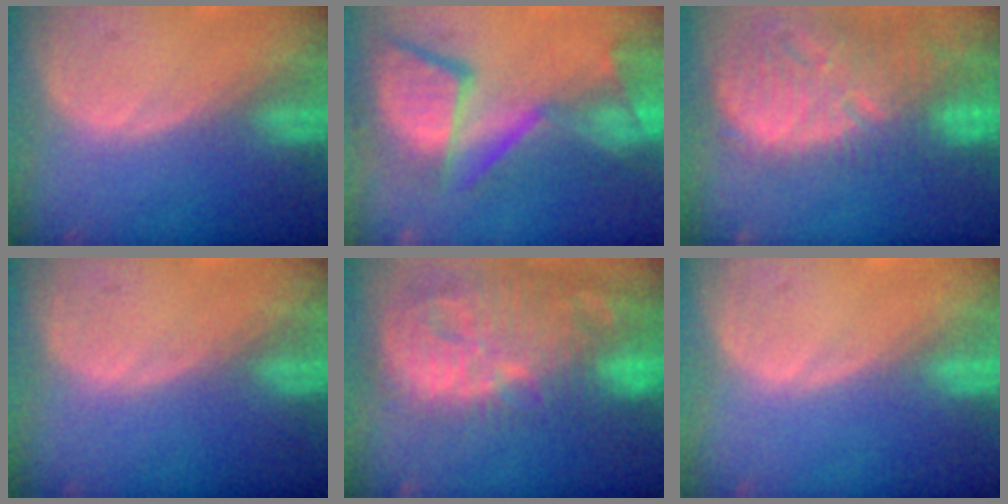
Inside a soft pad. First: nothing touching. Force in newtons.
{"total": 12.2, "press": 11.1, "slide": 5.1}
{"total": 13.3, "press": 11.5, "slide": 6.7}
{"total": 0.0}
{"total": 14.4, "press": 12.5, "slide": 7.1}
{"total": 0.0}